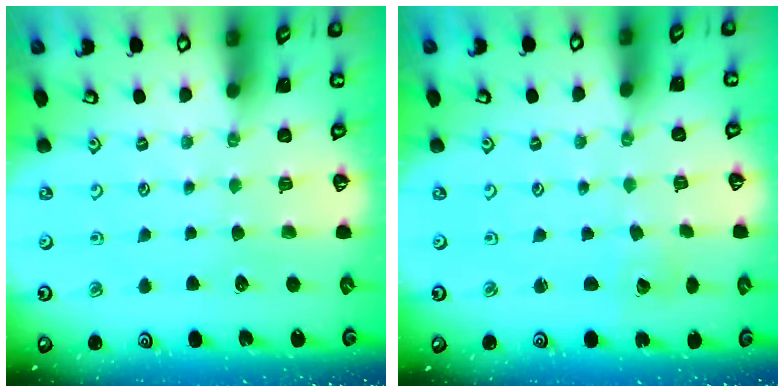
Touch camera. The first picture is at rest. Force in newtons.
{"total": 2.2, "press": 2.2, "slide": 0.1}